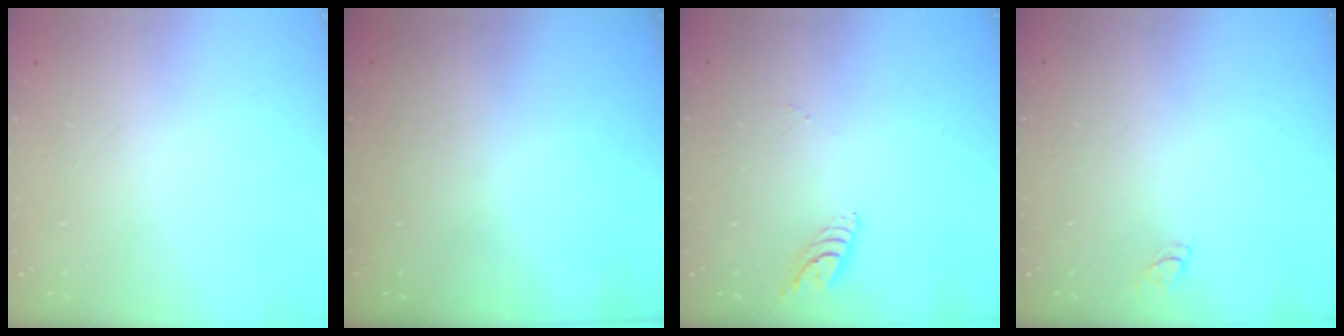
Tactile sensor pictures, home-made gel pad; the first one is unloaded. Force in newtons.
{"total": 0.7, "press": 0.4, "slide": 0.5}
{"total": 6.0, "press": 6.0, "slide": 0.4}
{"total": 3.0, "press": 3.0, "slide": 0.2}